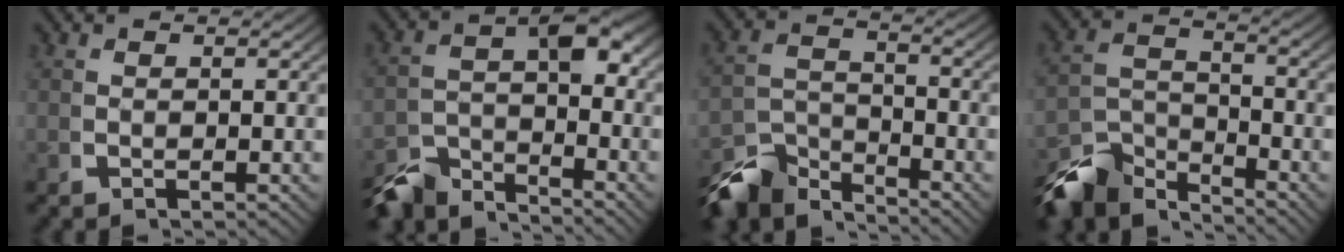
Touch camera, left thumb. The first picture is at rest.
{"total": 7.8, "force": [-4.0, 3.9, 5.4], "torque": [-0.070, -0.024, -0.069]}
{"total": 7.6, "force": [-5.6, 3.6, 3.6], "torque": [-0.053, -0.030, -0.093]}
{"total": 8.2, "force": [-5.7, 4.2, 4.3], "torque": [-0.069, -0.034, -0.091]}